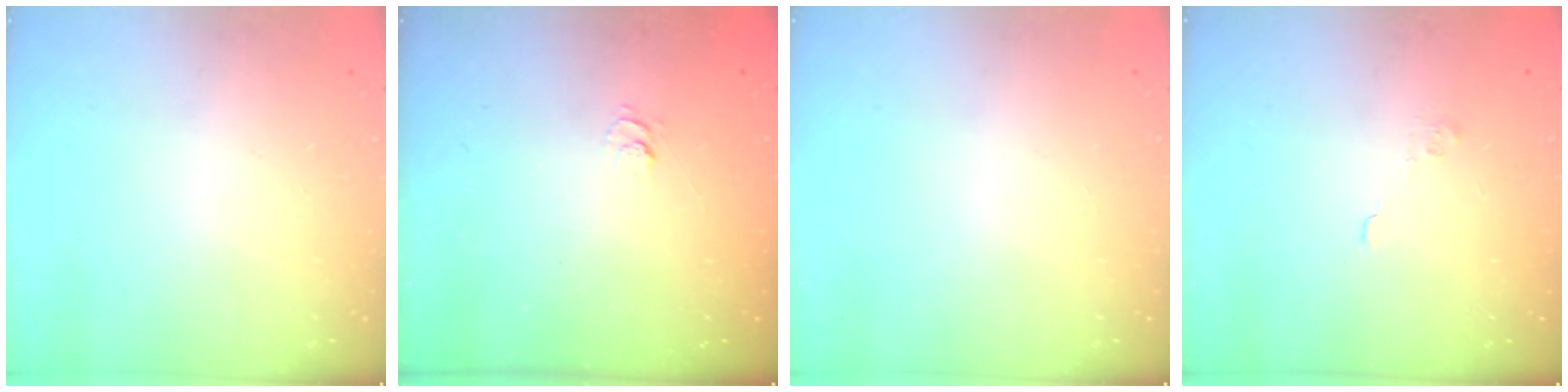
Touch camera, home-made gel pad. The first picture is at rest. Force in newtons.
{"total": 2.7, "press": 2.2, "slide": 1.5}
{"total": 0.0}
{"total": 3.6, "press": 3.5, "slide": 0.9}